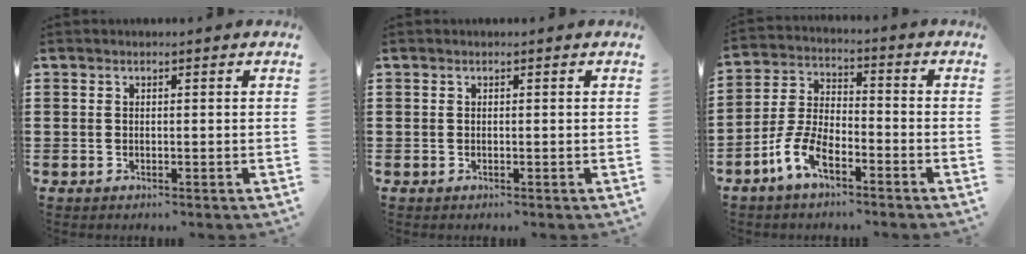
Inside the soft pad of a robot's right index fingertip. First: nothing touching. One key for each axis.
{"total": 0.0}
{"total": 6.8, "fx": -4.5, "fy": 2.7, "fz": 4.3, "tx": -0.122, "ty": -0.002, "tz": -0.094}